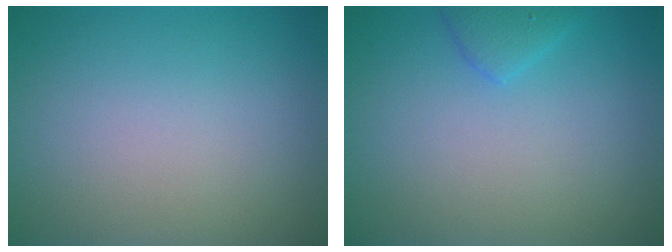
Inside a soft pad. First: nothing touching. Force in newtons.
{"total": 1.6, "press": 1.6, "slide": 0.2}